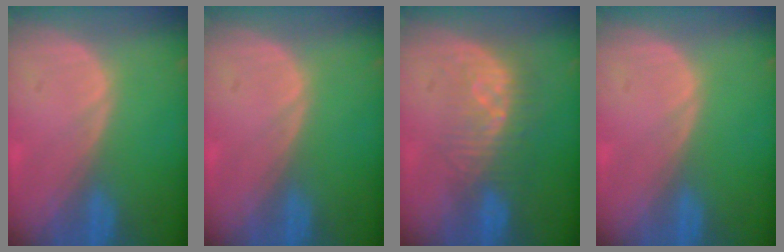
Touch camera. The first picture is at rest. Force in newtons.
{"total": 0.0}
{"total": 8.3, "press": 7.3, "slide": 4.0}
{"total": 0.0}